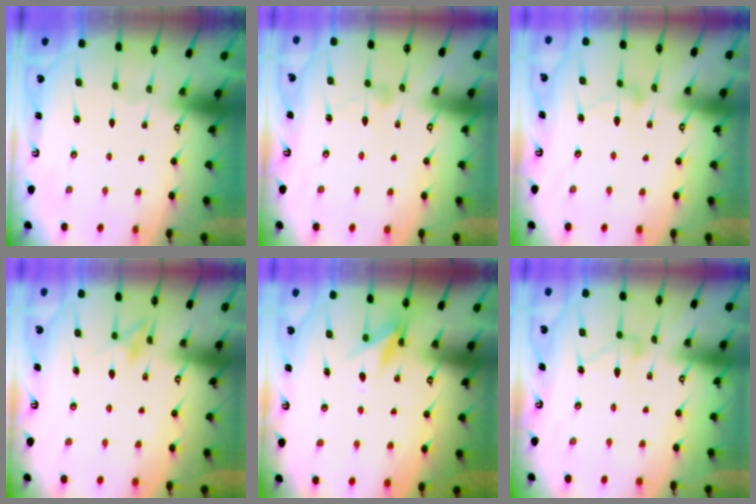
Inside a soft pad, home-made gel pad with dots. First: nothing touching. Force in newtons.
{"total": 8.4, "press": 8.4, "slide": 0.5}
{"total": 8.7, "press": 8.7, "slide": 0.4}
{"total": 12.1, "press": 12.1, "slide": 1.2}
{"total": 8.5, "press": 8.5, "slide": 1.0}
{"total": 7.9, "press": 7.9, "slide": 0.2}